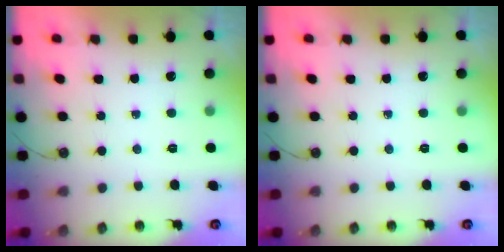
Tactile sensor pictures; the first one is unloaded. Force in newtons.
{"total": 0.0}